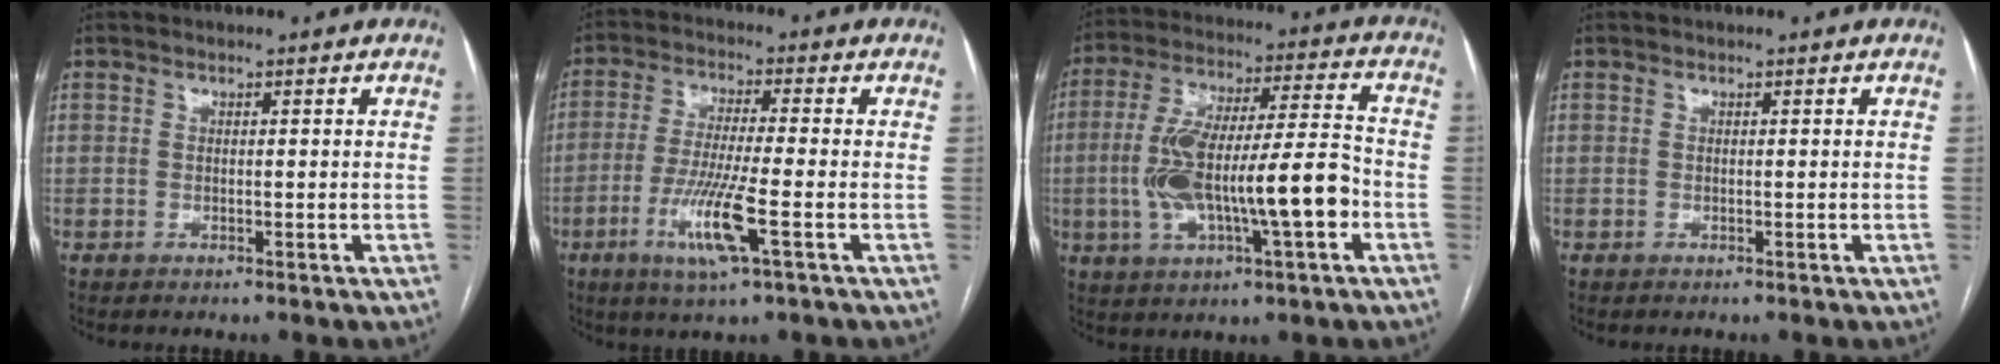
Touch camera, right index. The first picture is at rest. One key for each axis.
{"total": 9.5, "fx": -3.5, "fy": 0.1, "fz": 8.9, "tx": -0.178, "ty": -0.018, "tz": -0.068}
{"total": 16.9, "fx": -3.6, "fy": 3.3, "fz": 16.2, "tx": -0.307, "ty": 0.020, "tz": -0.053}
{"total": 0.0}